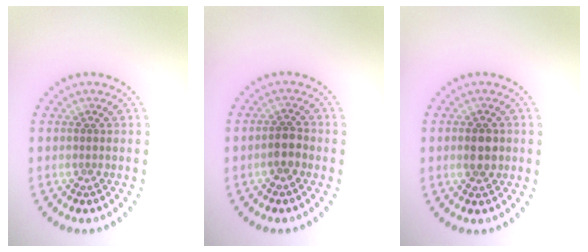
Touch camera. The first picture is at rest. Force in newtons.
{"total": 1.8, "press": 1.6, "slide": 0.7}
{"total": 2.6, "press": 2.6, "slide": 0.1}